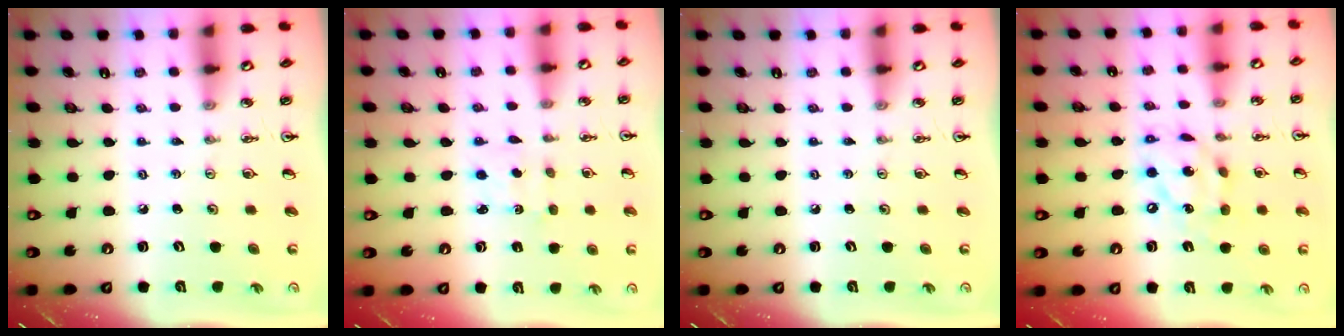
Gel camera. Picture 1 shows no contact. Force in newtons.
{"total": 1.7, "press": 1.6, "slide": 0.5}
{"total": 0.0}
{"total": 12.7, "press": 12.7, "slide": 1.5}